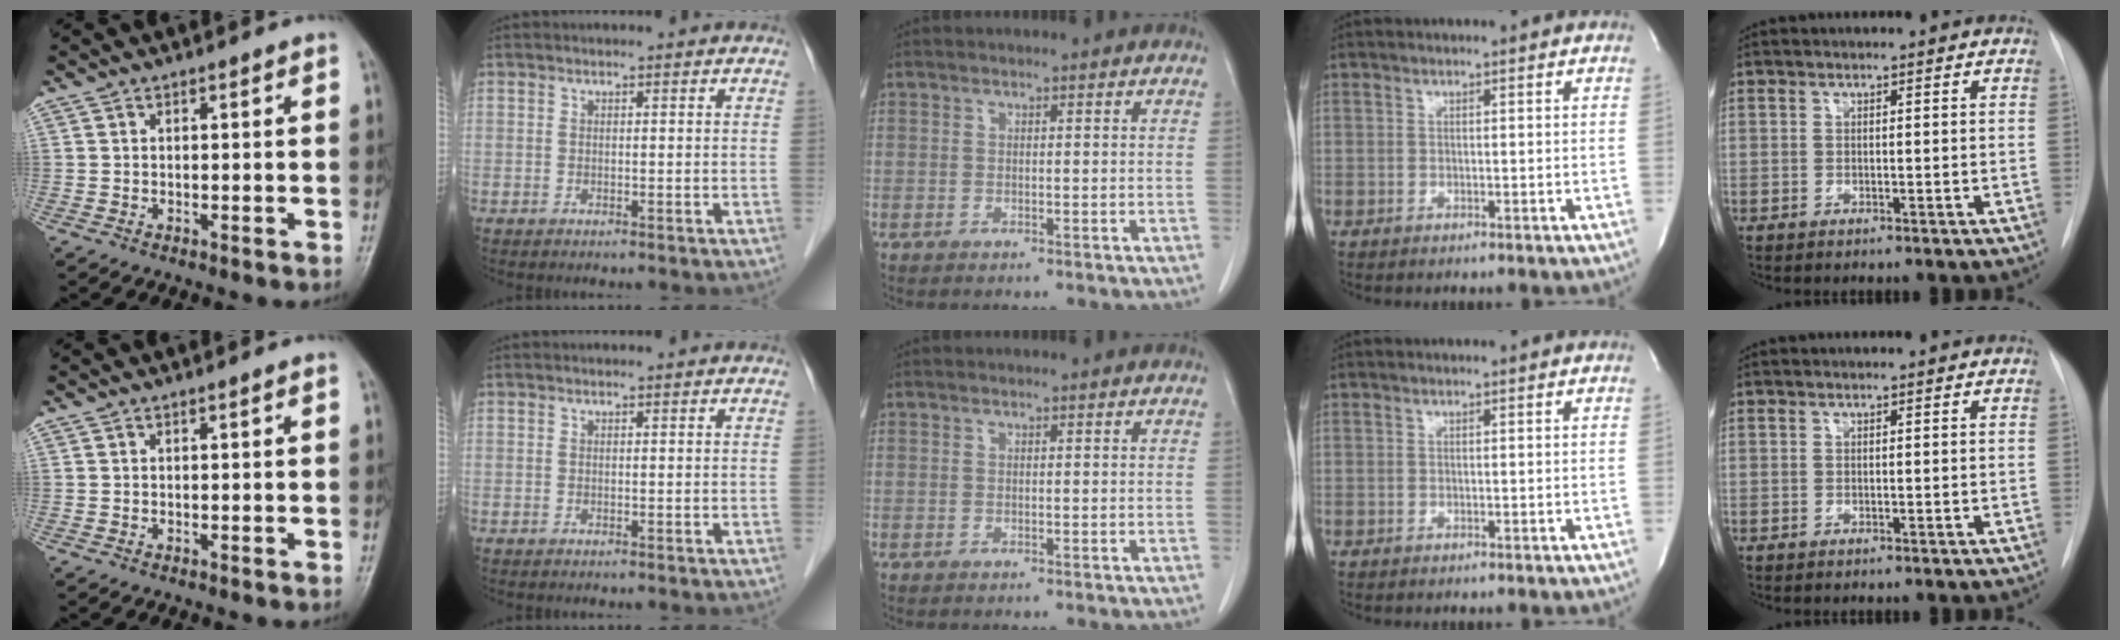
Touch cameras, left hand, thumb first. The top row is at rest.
{}